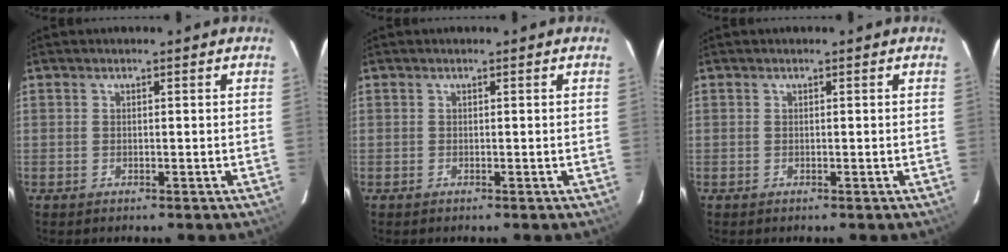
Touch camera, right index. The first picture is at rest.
{"total": 0.0}
{"total": 0.0}